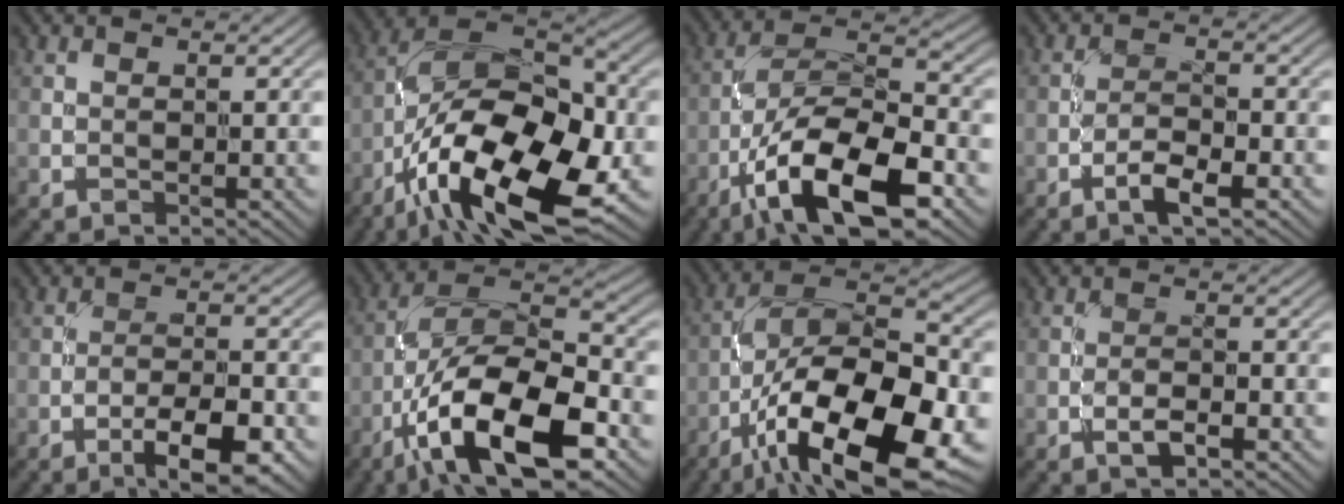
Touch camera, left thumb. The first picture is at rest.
{"total": 18.5, "force": [-8.1, 8.6, 14.2], "torque": [-0.257, -0.008, -0.152]}
{"total": 14.7, "force": [-7.7, 5.3, 11.4], "torque": [-0.204, 0.001, -0.146]}
{"total": 3.5, "force": [-2.2, 0.9, 2.6], "torque": [-0.052, 0.006, -0.046]}
{"total": 7.1, "force": [-4.0, 1.9, 5.5], "torque": [-0.087, 0.006, -0.061]}
{"total": 16.2, "force": [-7.8, 6.3, 12.7], "torque": [-0.218, -0.001, -0.151]}
{"total": 18.7, "force": [-8.7, 7.8, 14.6], "torque": [-0.254, -0.012, -0.154]}
{"total": 2.0, "force": [-1.1, 0.5, 1.5], "torque": [-0.029, 0.006, -0.024]}